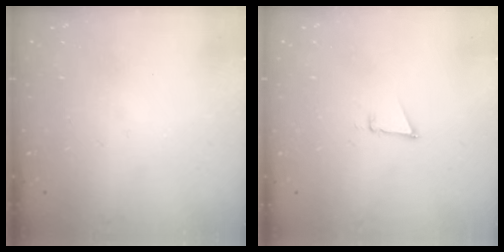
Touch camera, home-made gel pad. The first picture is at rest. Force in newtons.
{"total": 2.6, "press": 2.5, "slide": 0.8}